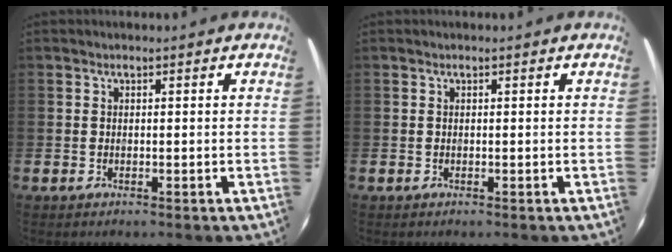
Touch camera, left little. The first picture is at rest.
{"total": 0.0}